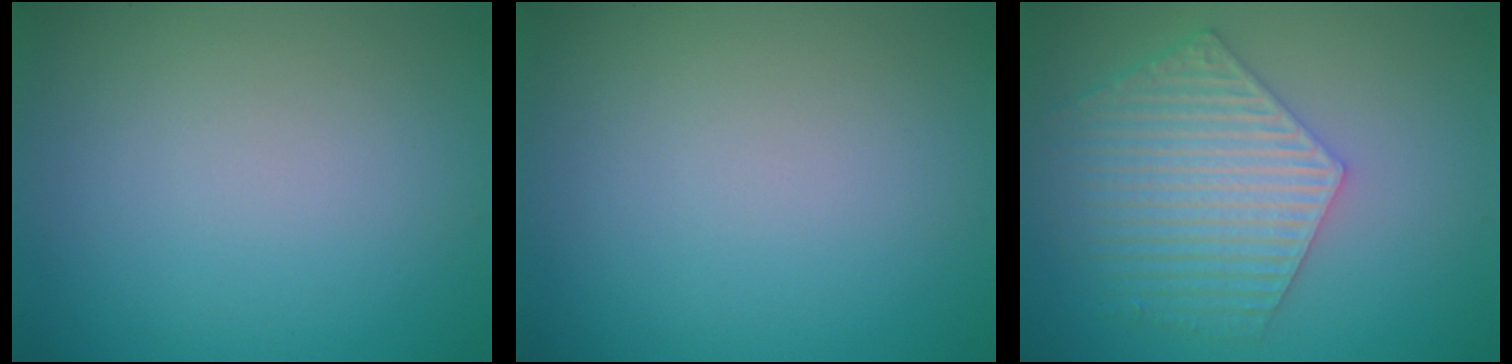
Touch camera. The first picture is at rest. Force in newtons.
{"total": 0.0}
{"total": 6.4, "press": 4.9, "slide": 4.1}